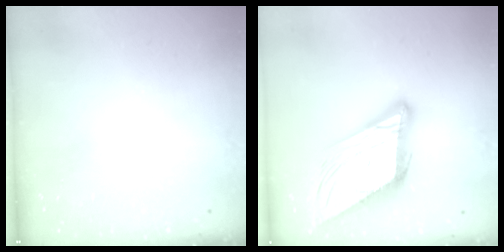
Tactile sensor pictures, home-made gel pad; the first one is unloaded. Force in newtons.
{"total": 22.5, "press": 22.0, "slide": 4.5}